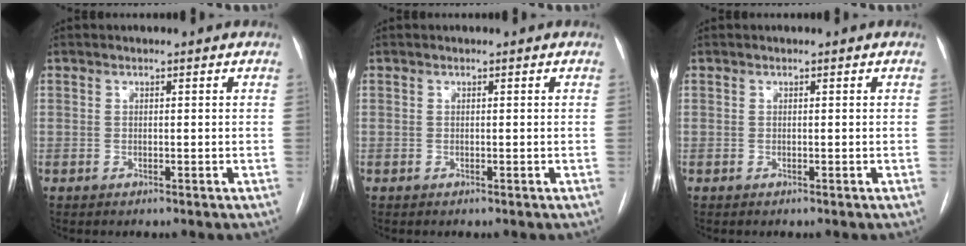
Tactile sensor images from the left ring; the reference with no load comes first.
{"total": 0.0}
{"total": 0.0}